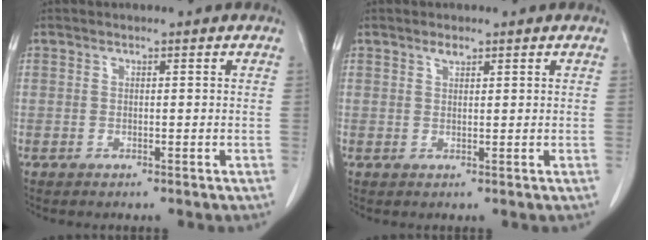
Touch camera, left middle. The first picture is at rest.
{"total": 1.1, "force": [0.9, 0.4, 0.6], "torque": [-0.016, -0.003, 0.015]}